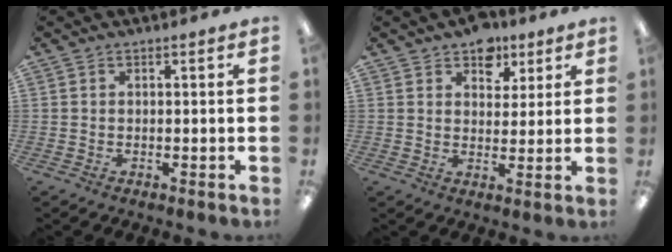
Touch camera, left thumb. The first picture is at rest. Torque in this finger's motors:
{"motor_torque": [0.71, 0.71, 0.56, -0.60, 0.00]}